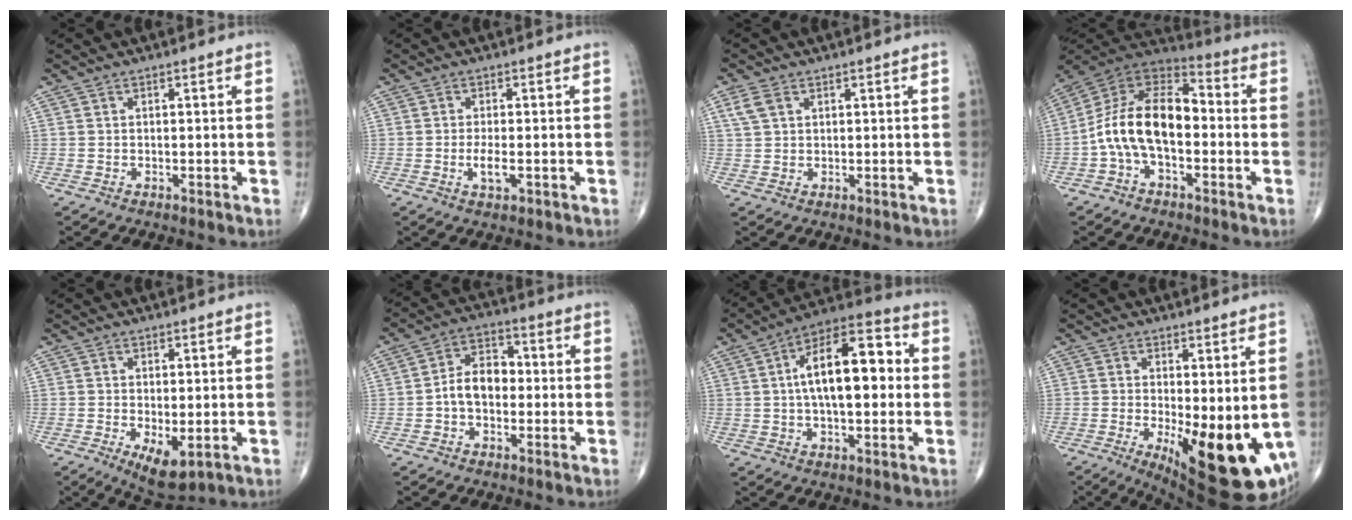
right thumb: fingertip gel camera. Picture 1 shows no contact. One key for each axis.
{"total": 3.2, "fx": -0.8, "fy": 1.2, "fz": 2.9, "tx": -0.057, "ty": -0.003, "tz": -0.016}
{"total": 3.3, "fx": 1.5, "fy": 2.1, "fz": 2.0, "tx": -0.044, "ty": 0.005, "tz": 0.038}
{"total": 15.9, "fx": -2.5, "fy": 9.0, "fz": 12.8, "tx": -0.222, "ty": 0.048, "tz": -0.056}
{"total": 6.2, "fx": -1.6, "fy": 2.7, "fz": 5.4, "tx": -0.086, "ty": -0.018, "tz": -0.016}
{"total": 7.7, "fx": -0.9, "fy": 5.3, "fz": 5.6, "tx": -0.079, "ty": 0.028, "tz": -0.028}
{"total": 16.5, "fx": 1.6, "fy": 7.6, "fz": 14.5, "tx": -0.215, "ty": 0.029, "tz": 0.016}
{"total": 15.6, "fx": -3.2, "fy": 5.4, "fz": 14.3, "tx": -0.176, "ty": -0.029, "tz": -0.025}